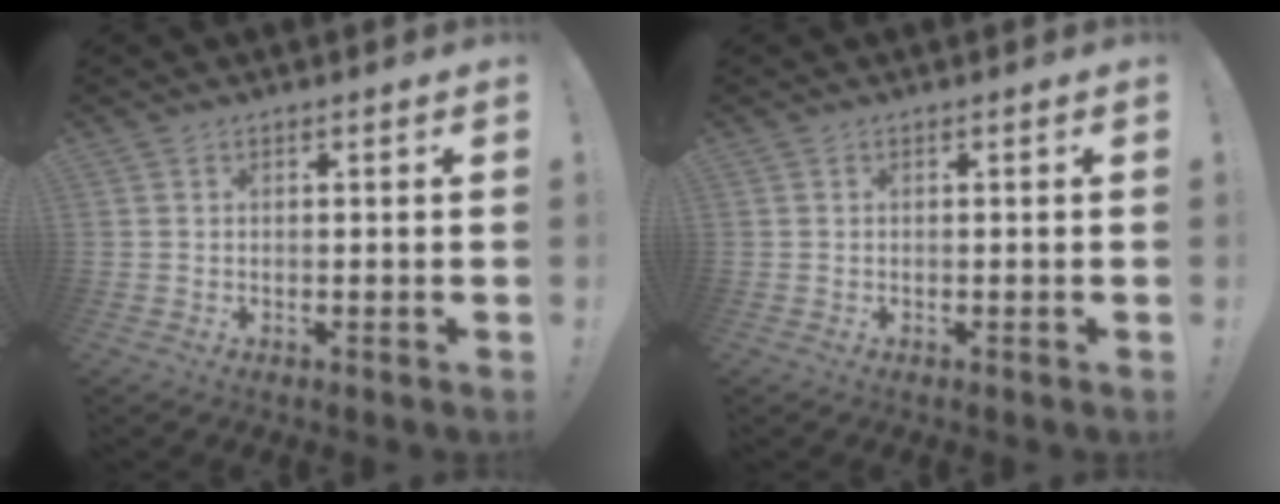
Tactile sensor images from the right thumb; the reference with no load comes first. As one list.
[{"total": 0.0}]